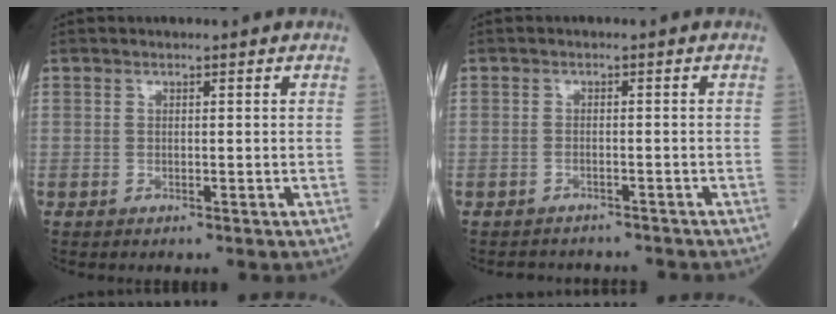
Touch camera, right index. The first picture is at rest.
{"total": 4.3, "force": [-3.9, 1.7, 0.0], "torque": [0.001, 0.004, -0.052]}